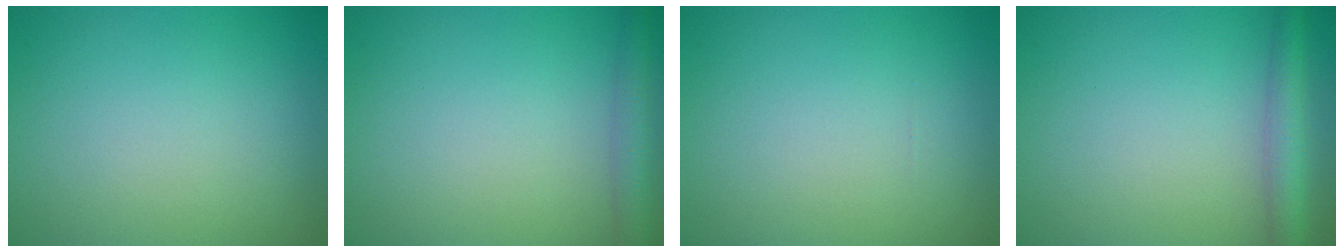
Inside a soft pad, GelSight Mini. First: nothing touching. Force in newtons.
{"total": 2.7, "press": 2.7, "slide": 0.2}
{"total": 0.0}
{"total": 3.1, "press": 3.1, "slide": 0.2}